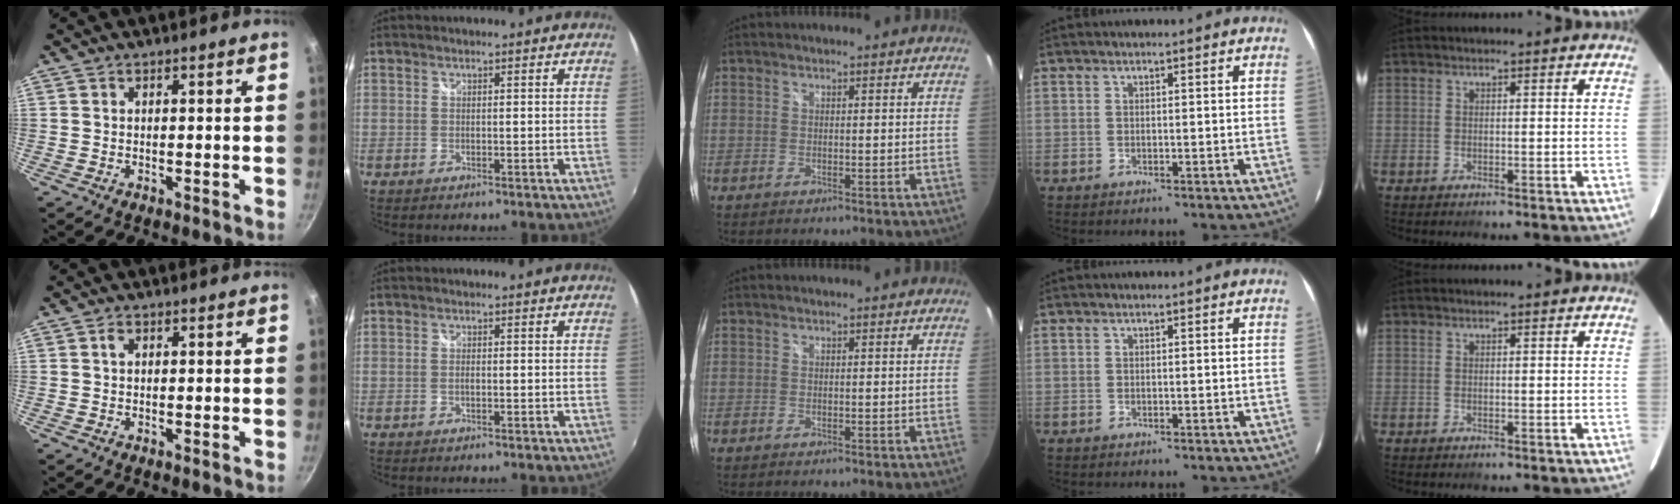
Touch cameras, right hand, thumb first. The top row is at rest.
{"thumb": {"total": 1.2, "force": [0.4, 0.9, 0.8], "torque": [-0.011, 0.004, 0.004]}, "index": {"total": 0.7, "force": [-0.2, 0.3, 0.6], "torque": [-0.013, 0.001, -0.005]}}